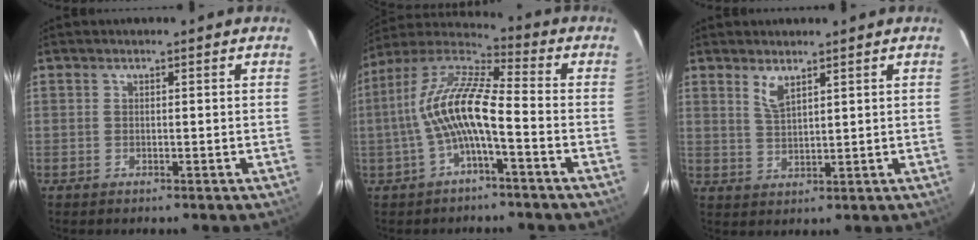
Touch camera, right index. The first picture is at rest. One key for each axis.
{"total": 12.2, "fx": -2.9, "fy": 2.5, "fz": 11.5, "tx": -0.235, "ty": 0.014, "tz": -0.056}
{"total": 3.3, "fx": 2.3, "fy": 1.0, "fz": 2.2, "tx": -0.043, "ty": -0.004, "tz": 0.045}